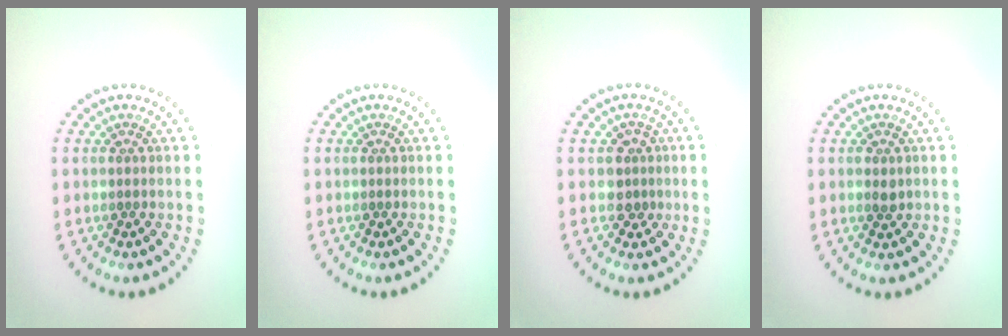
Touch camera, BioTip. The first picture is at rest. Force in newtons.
{"total": 0.0}
{"total": 1.9, "press": 1.6, "slide": 1.0}
{"total": 1.0, "press": 1.0, "slide": 0.2}